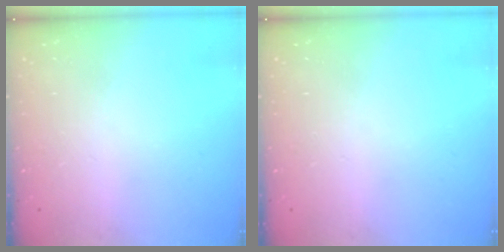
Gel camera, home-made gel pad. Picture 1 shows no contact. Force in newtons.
{"total": 0.0}